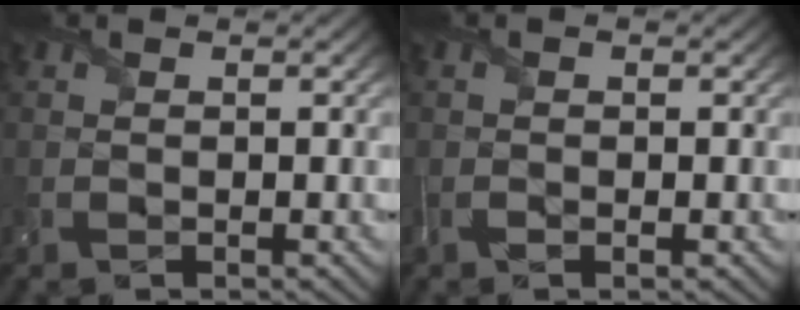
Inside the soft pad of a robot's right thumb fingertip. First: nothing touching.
{"total": 1.2, "force": [-0.2, 0.3, 1.1], "torque": [-0.027, -0.001, -0.007]}